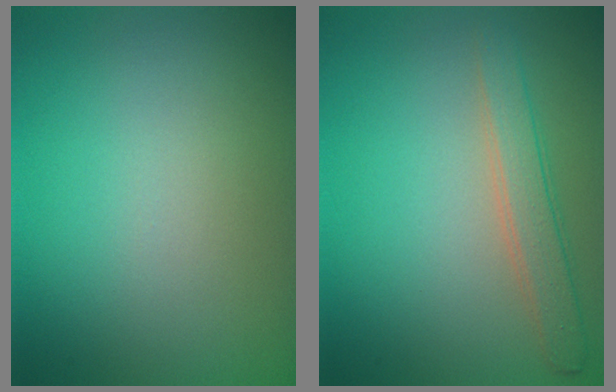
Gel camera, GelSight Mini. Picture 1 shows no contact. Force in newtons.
{"total": 2.5, "press": 2.4, "slide": 0.1}